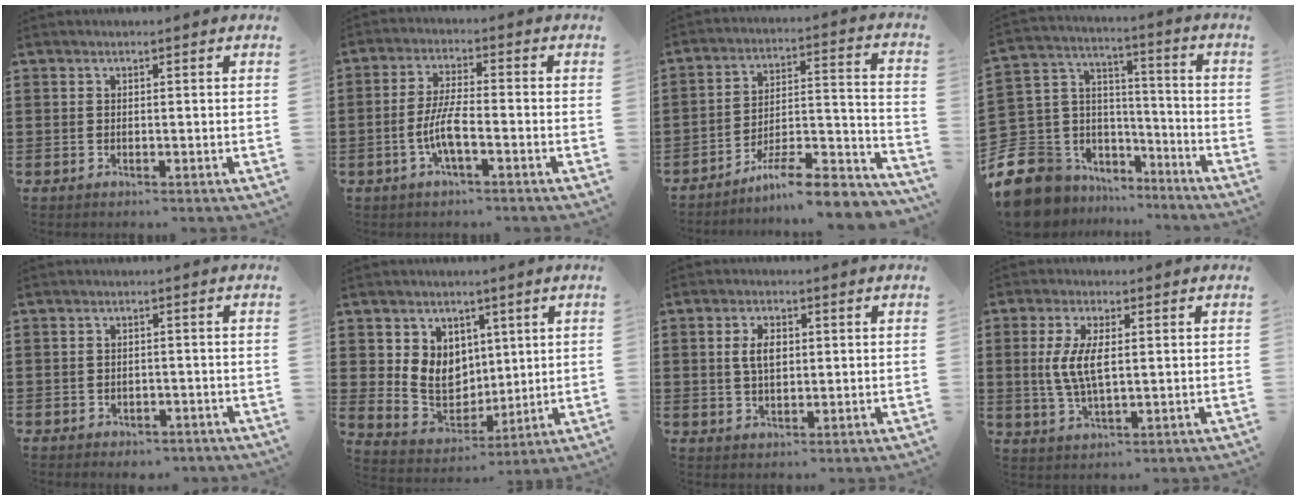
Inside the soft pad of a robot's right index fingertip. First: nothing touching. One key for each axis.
{"total": 5.8, "fx": -2.1, "fy": 1.2, "fz": 5.3, "tx": -0.124, "ty": -0.011, "tz": -0.048}
{"total": 9.5, "fx": -7.9, "fy": 1.3, "fz": 5.0, "tx": -0.066, "ty": 0.016, "tz": -0.147}
{"total": 10.3, "fx": -6.6, "fy": 7.6, "fz": 2.0, "tx": -0.101, "ty": -0.002, "tz": -0.128}
{"total": 1.6, "fx": -1.5, "fy": 0.4, "fz": -0.1, "tx": -0.002, "ty": 0.002, "tz": -0.036}
{"total": 7.3, "fx": 2.1, "fy": 6.6, "fz": 2.1, "tx": -0.056, "ty": -0.005, "tz": 0.045}
{"total": 3.9, "fx": 0.6, "fy": 1.9, "fz": 3.4, "tx": -0.061, "ty": 0.005, "tz": 0.007}
{"total": 6.0, "fx": 0.6, "fy": 2.2, "fz": 5.6, "tx": -0.124, "ty": 0.001, "tz": 0.004}